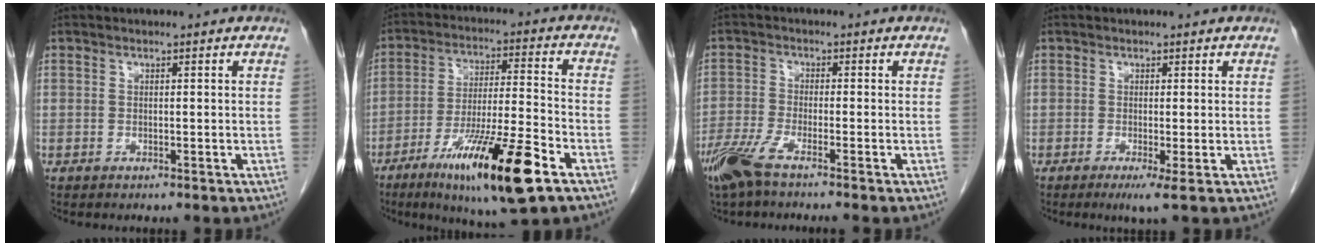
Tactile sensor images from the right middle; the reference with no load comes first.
{"total": 16.5, "force": [-8.9, 1.2, 13.8], "torque": [-0.238, -0.032, -0.147]}
{"total": 5.5, "force": [-4.0, 0.1, 3.7], "torque": [-0.082, -0.015, -0.086]}
{"total": 2.4, "force": [-0.8, 0.0, 2.3], "torque": [-0.033, -0.008, -0.010]}